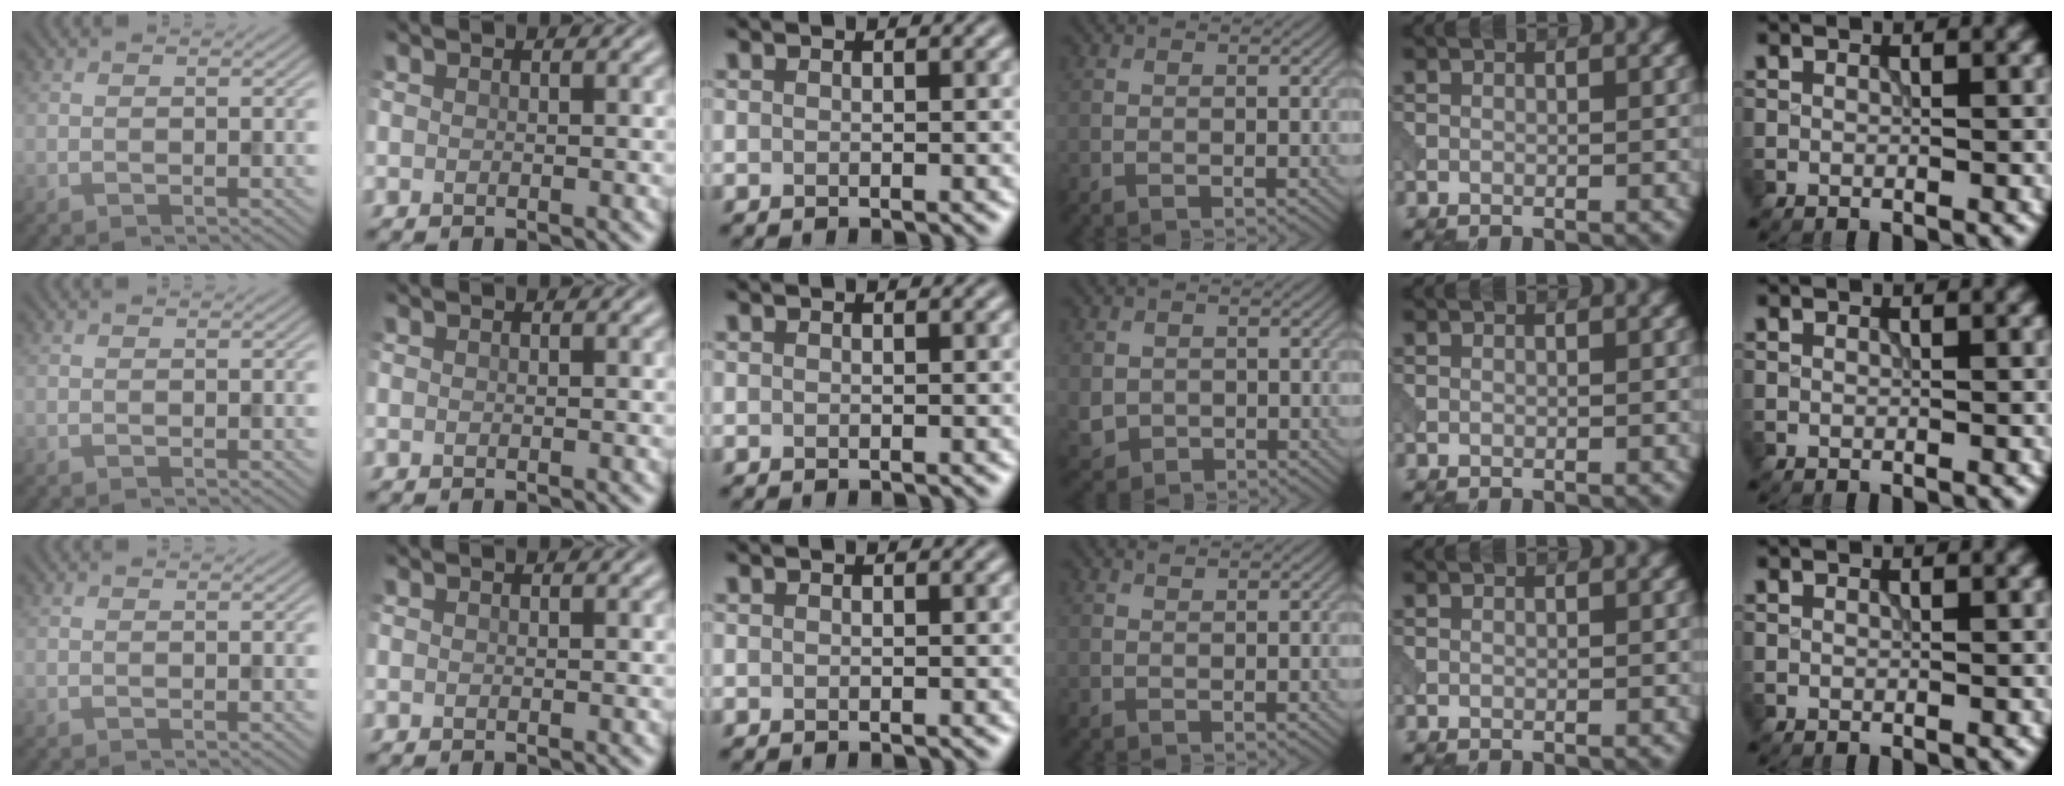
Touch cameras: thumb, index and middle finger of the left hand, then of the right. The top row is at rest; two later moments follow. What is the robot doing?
{"motion": "open", "object": "sandwich press"}